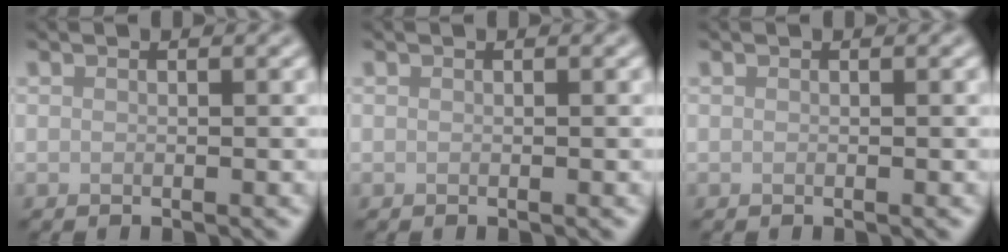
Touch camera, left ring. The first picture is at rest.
{"total": 0.0}
{"total": 0.0}